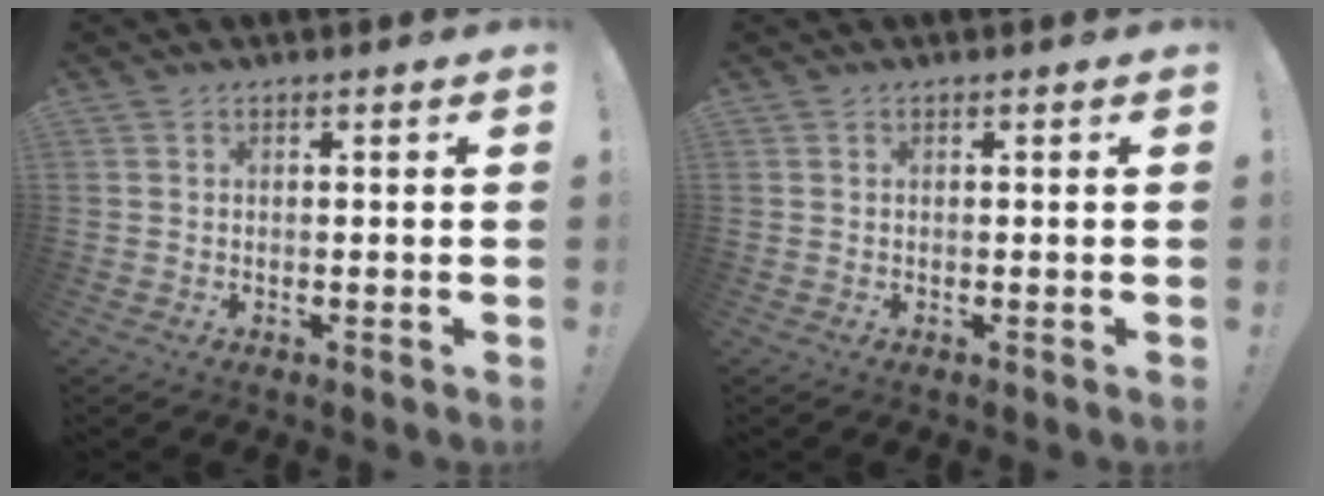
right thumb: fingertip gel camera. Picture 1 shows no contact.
{"total": 0.0}